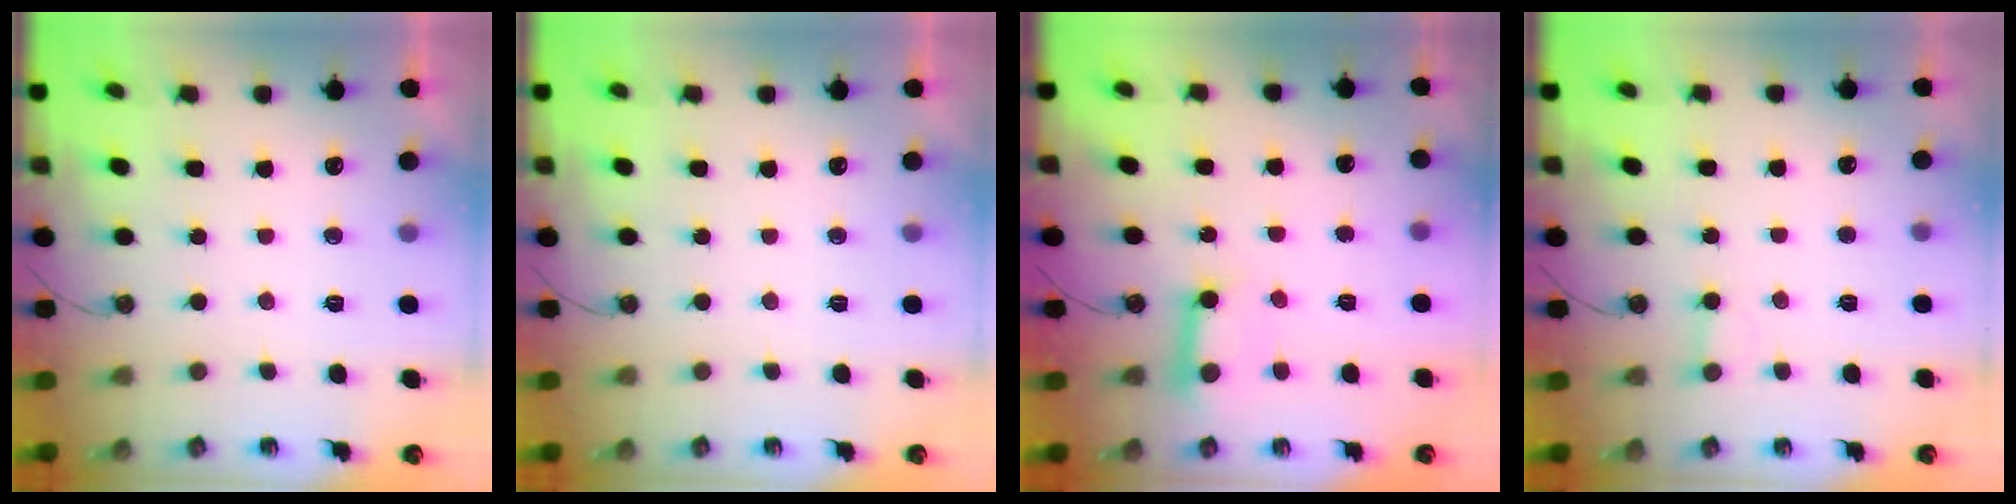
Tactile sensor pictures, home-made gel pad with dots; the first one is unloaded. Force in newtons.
{"total": 0.0}
{"total": 10.4, "press": 10.4, "slide": 0.9}
{"total": 3.1, "press": 3.1, "slide": 0.1}